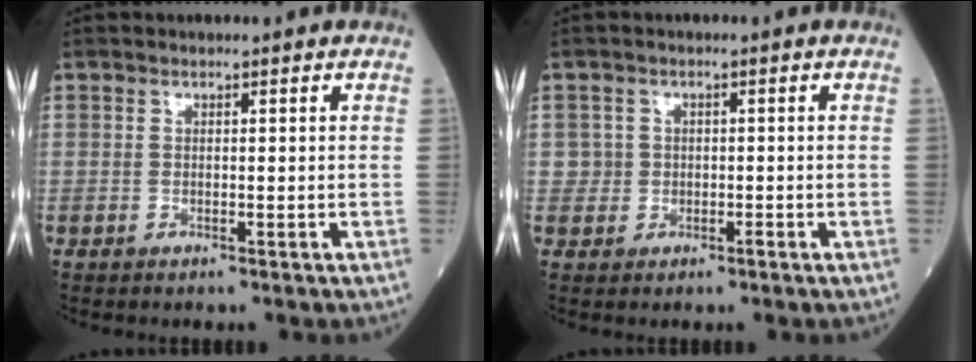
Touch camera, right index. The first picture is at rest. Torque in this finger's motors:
{"motor_torque": [0.58, -0.38, 0.28, 0.09]}